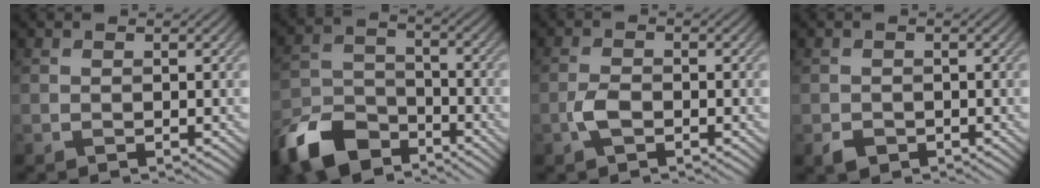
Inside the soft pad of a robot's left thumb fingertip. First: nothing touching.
{"total": 11.0, "force": [-7.9, 5.5, 5.2], "torque": [-0.121, -0.013, -0.166]}
{"total": 2.5, "force": [-1.1, 1.2, 1.9], "torque": [-0.042, 0.001, -0.027]}
{"total": 1.7, "force": [-1.0, 1.2, 0.6], "torque": [-0.013, -0.006, -0.020]}